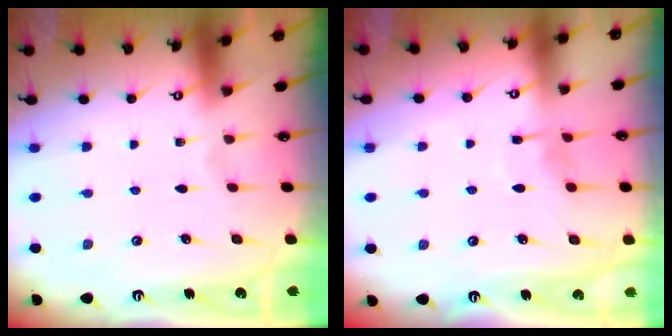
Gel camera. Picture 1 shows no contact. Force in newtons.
{"total": 6.3, "press": 6.3, "slide": 0.5}